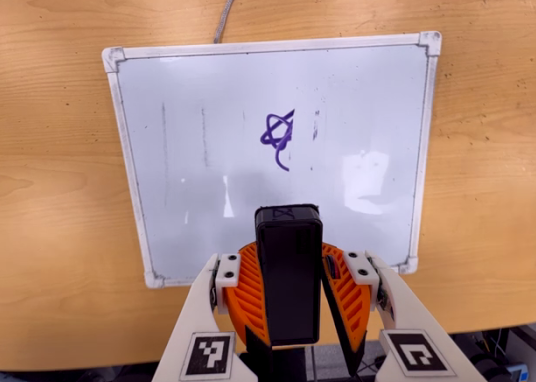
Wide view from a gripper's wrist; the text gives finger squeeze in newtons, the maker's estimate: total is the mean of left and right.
{"total": 9.8, "left": 10.2, "right": 9.5}